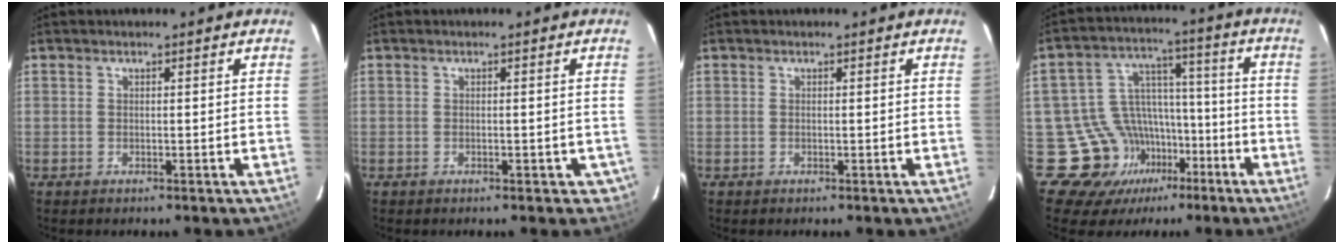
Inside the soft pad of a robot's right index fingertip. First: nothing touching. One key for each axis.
{"total": 2.3, "fx": -1.2, "fy": 1.3, "fz": 1.5, "tx": -0.001, "ty": 0.002, "tz": -0.013}
{"total": 0.0}
{"total": 14.6, "fx": -6.1, "fy": 12.8, "fz": 3.7, "tx": -0.069, "ty": 0.076, "tz": -0.079}